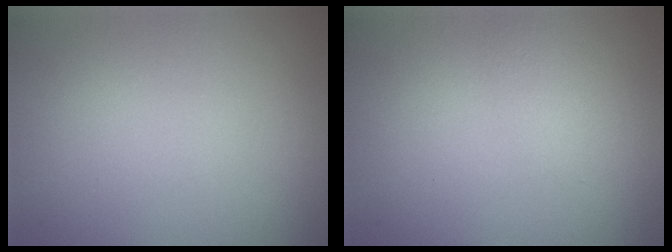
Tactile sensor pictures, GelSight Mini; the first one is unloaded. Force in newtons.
{"total": 1.1, "press": 1.1, "slide": 0.1}